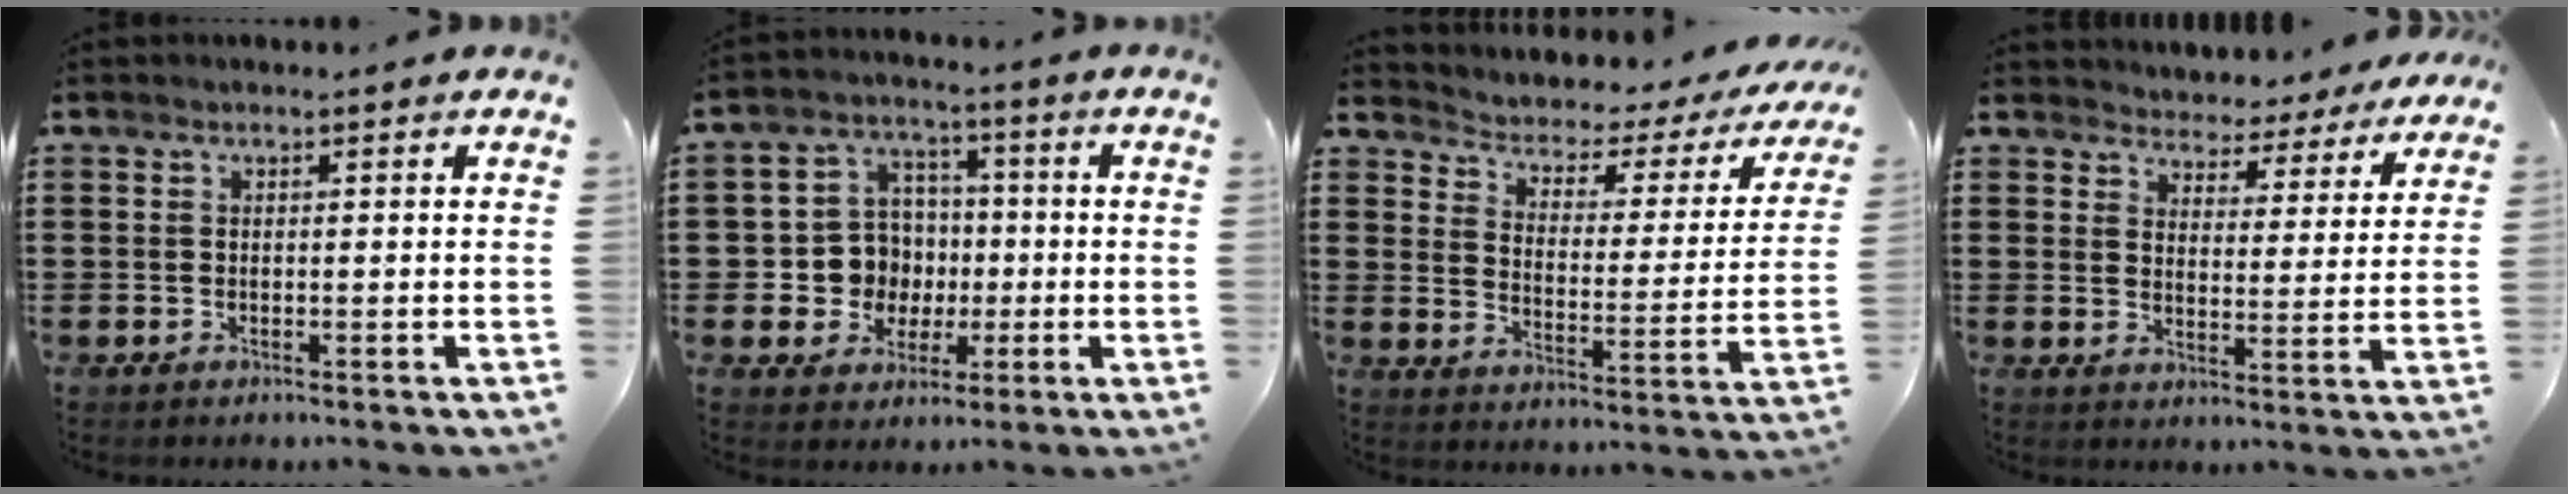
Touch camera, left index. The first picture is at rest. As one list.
[{"total": 8.3, "force": [0.0, 8.0, 2.2], "torque": [-0.073, 0.012, 0.009]}, {"total": 1.7, "force": [1.1, 1.0, 0.9], "torque": [-0.030, -0.020, 0.005]}, {"total": 4.1, "force": [4.1, 0.4, -0.4], "torque": [-0.019, -0.031, 0.069]}]